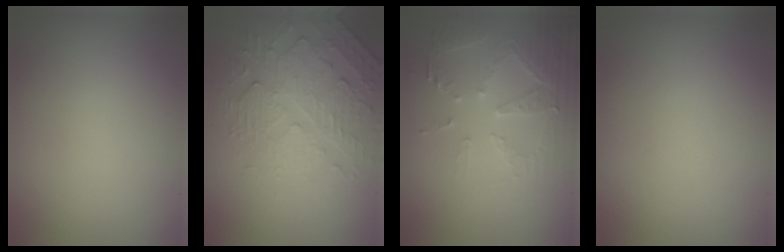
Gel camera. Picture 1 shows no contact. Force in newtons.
{"total": 4.9, "press": 3.7, "slide": 3.2}
{"total": 4.1, "press": 3.7, "slide": 1.7}
{"total": 0.0}